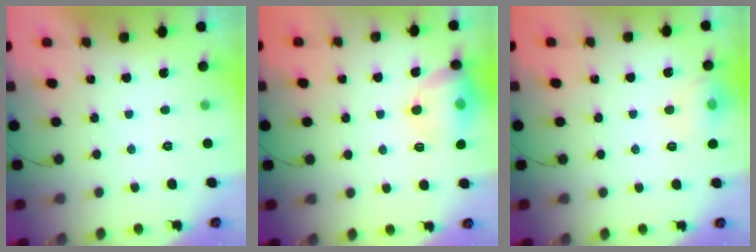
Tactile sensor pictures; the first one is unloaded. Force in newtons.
{"total": 12.6, "press": 12.3, "slide": 2.5}
{"total": 8.5, "press": 8.3, "slide": 1.5}